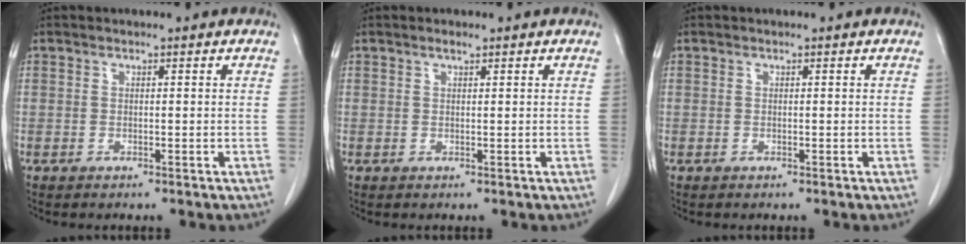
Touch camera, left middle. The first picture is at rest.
{"total": 0.8, "force": [0.6, 0.1, 0.5], "torque": [-0.013, 0.001, 0.012]}
{"total": 0.0}